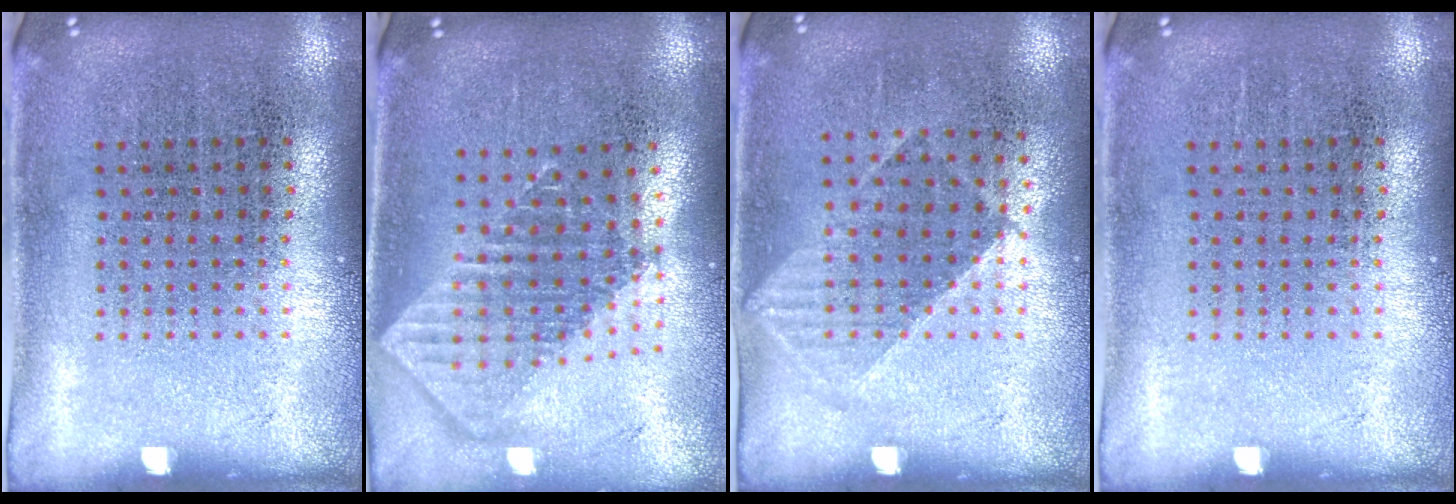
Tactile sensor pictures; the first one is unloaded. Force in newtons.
{"total": 1.9, "press": 1.5, "slide": 1.2}
{"total": 1.0, "press": 0.9, "slide": 0.6}
{"total": 0.0}